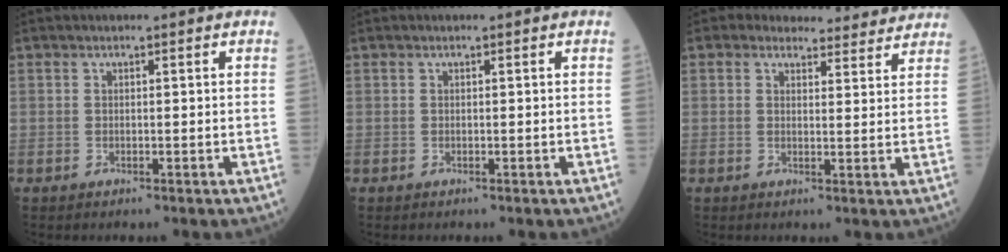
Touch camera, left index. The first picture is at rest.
{"total": 0.0}
{"total": 9.9, "force": [9.3, 3.3, 0.9], "torque": [0.019, 0.010, 0.093]}